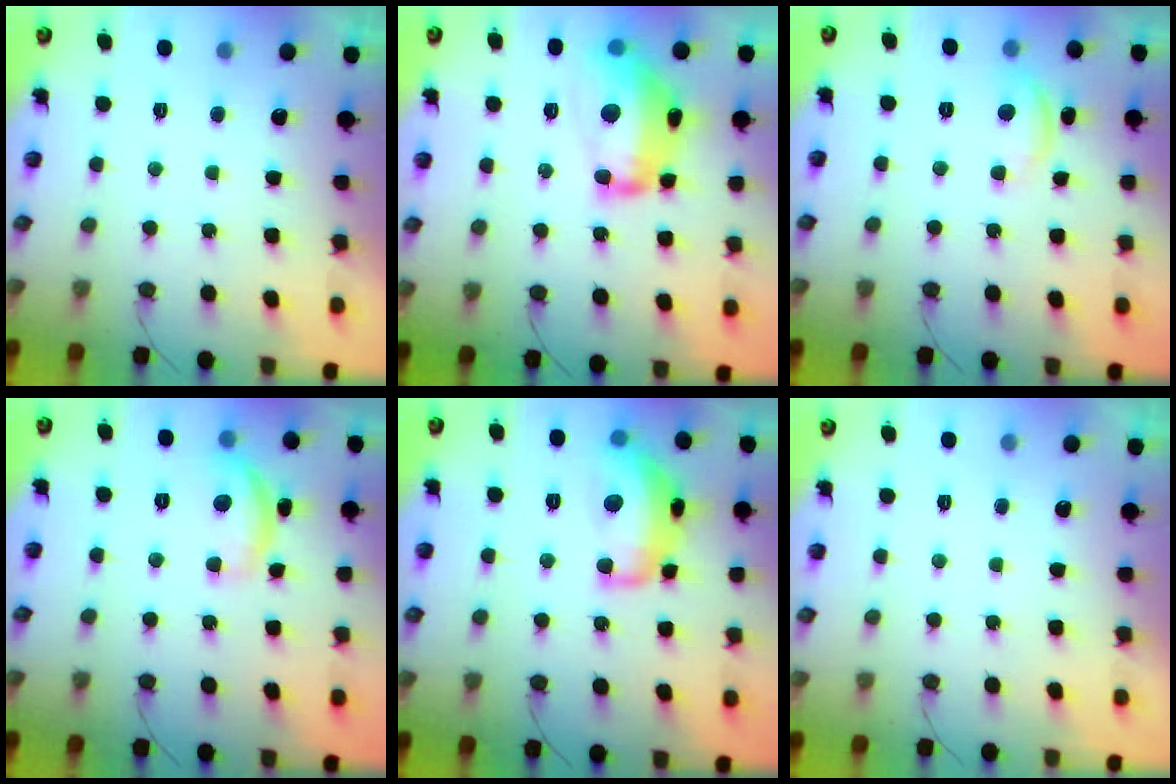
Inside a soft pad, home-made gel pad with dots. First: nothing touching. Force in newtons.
{"total": 16.5, "press": 16.4, "slide": 1.3}
{"total": 6.9, "press": 6.8, "slide": 0.4}
{"total": 10.4, "press": 10.4, "slide": 0.6}
{"total": 15.4, "press": 15.4, "slide": 1.3}
{"total": 0.0}